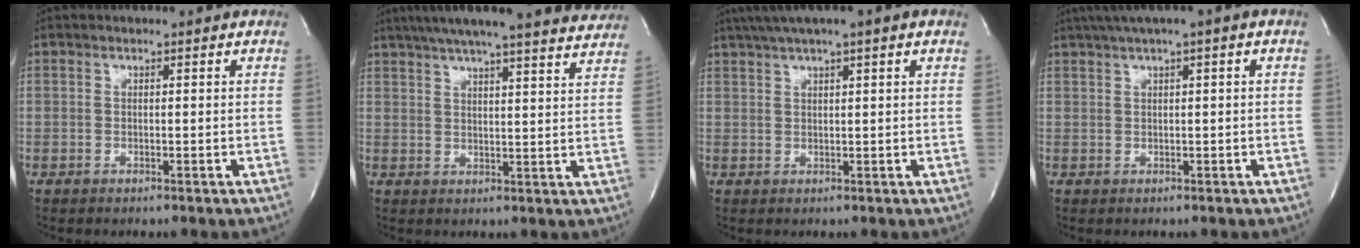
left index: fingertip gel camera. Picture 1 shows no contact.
{"total": 24.0, "force": [21.5, 1.6, 10.5], "torque": [-0.169, -0.012, 0.267]}
{"total": 8.0, "force": [5.5, 0.0, 5.9], "torque": [-0.100, 0.041, 0.086]}
{"total": 4.3, "force": [2.0, -0.1, 3.8], "torque": [-0.076, 0.019, 0.037]}